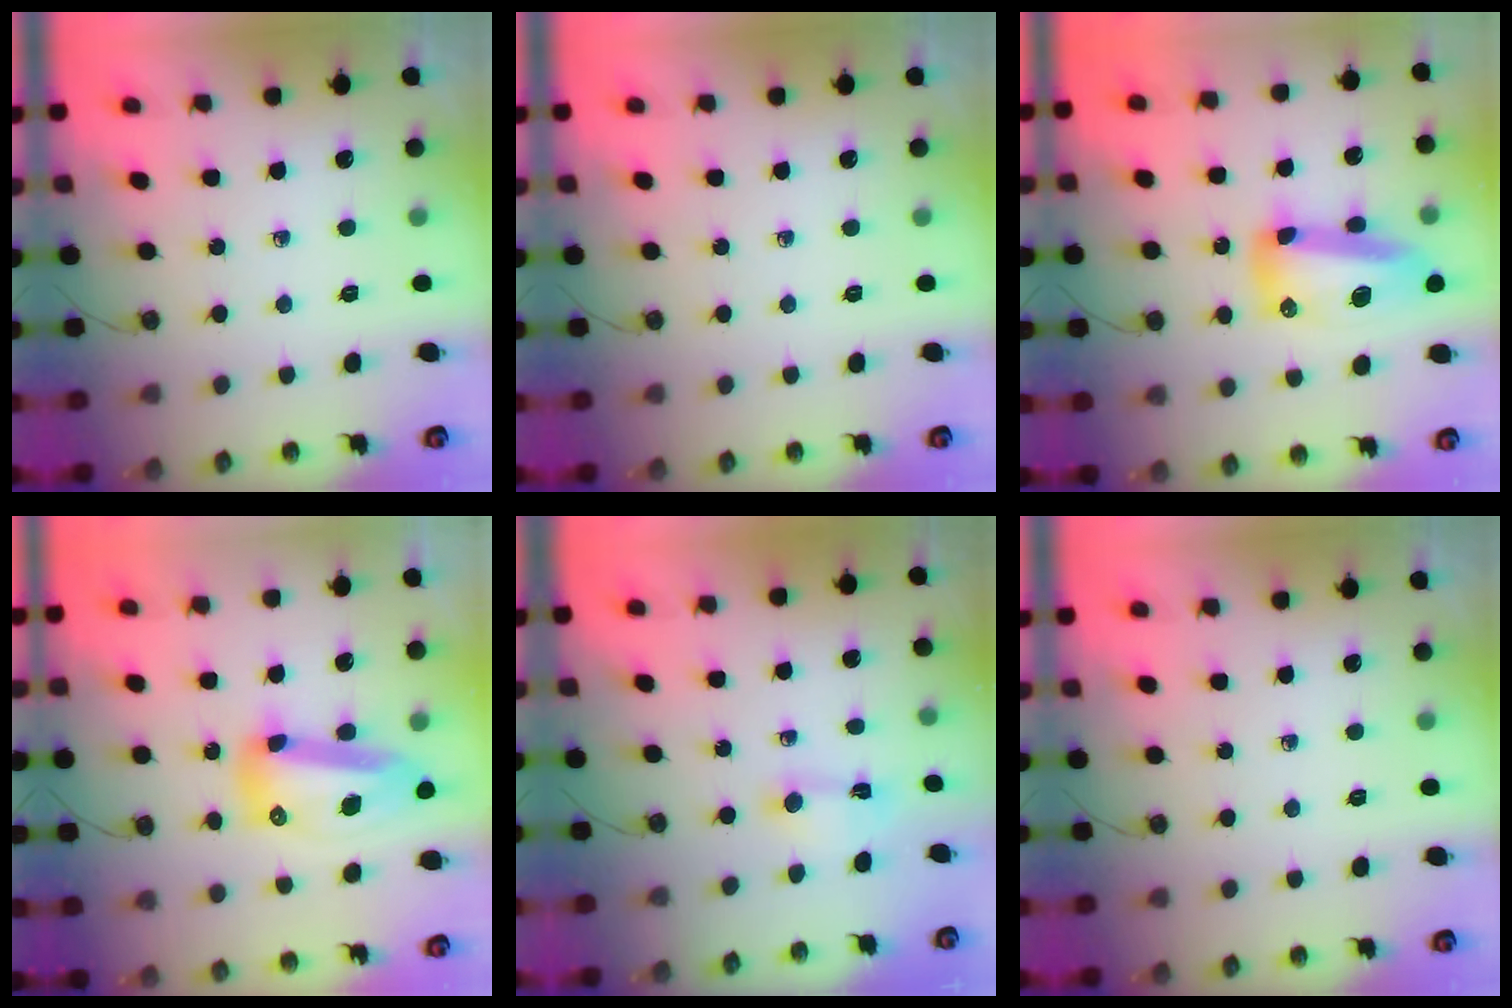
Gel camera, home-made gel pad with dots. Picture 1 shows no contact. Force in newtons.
{"total": 0.0}
{"total": 15.4, "press": 15.3, "slide": 1.5}
{"total": 15.6, "press": 15.5, "slide": 1.8}
{"total": 1.5, "press": 1.5, "slide": 0.2}
{"total": 0.0}